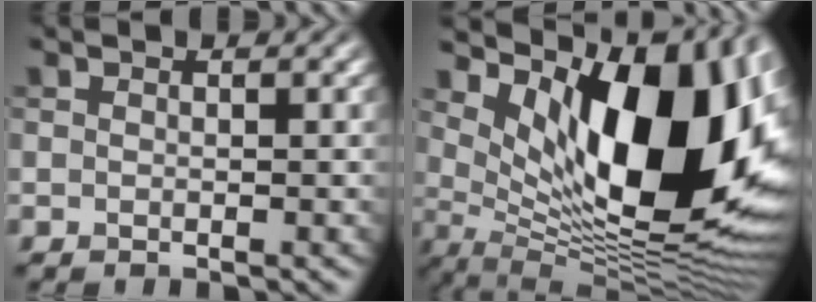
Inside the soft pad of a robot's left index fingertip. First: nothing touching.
{"total": 15.5, "force": [4.0, 7.4, 13.1], "torque": [-0.185, -0.019, 0.078]}